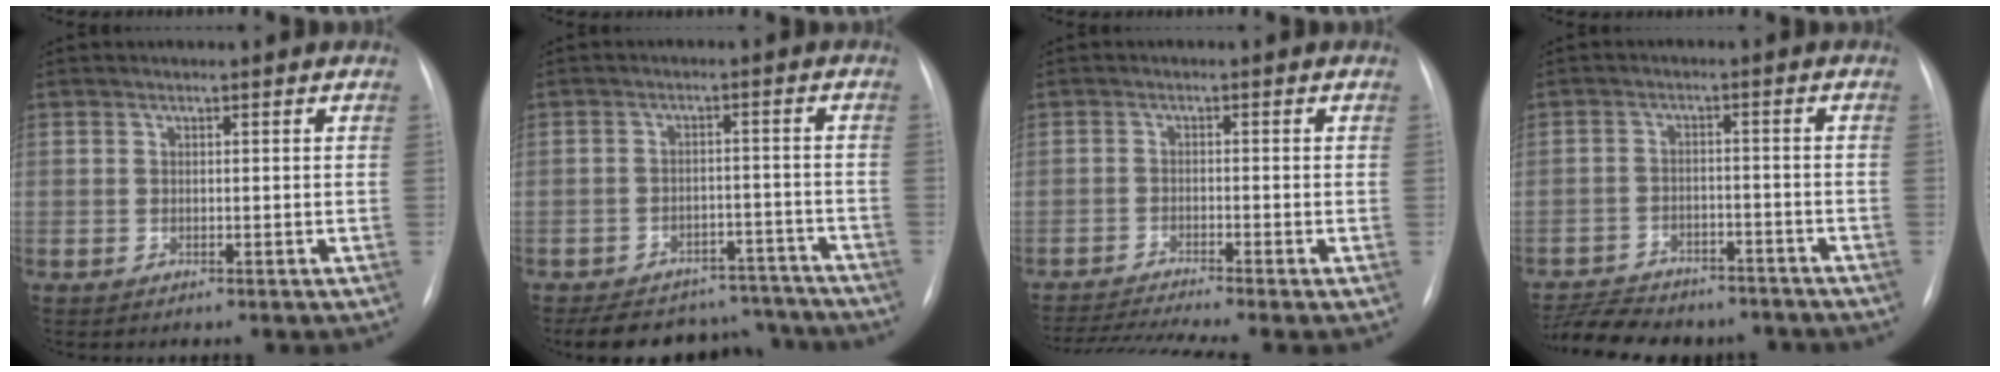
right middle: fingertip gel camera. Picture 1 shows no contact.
{"total": 14.0, "force": [-12.4, 5.6, 3.0], "torque": [-0.036, 0.027, -0.157]}
{"total": 7.7, "force": [-6.7, -1.6, 3.5], "torque": [-0.057, -0.015, -0.115]}
{"total": 13.6, "force": [-11.9, 4.8, 4.3], "torque": [-0.085, 0.013, -0.164]}